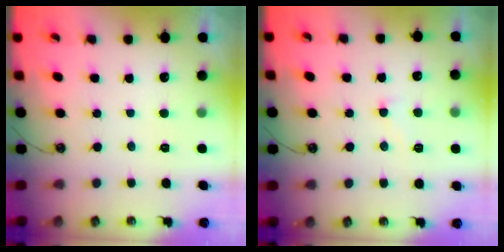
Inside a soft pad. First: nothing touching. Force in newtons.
{"total": 2.7, "press": 2.6, "slide": 0.8}